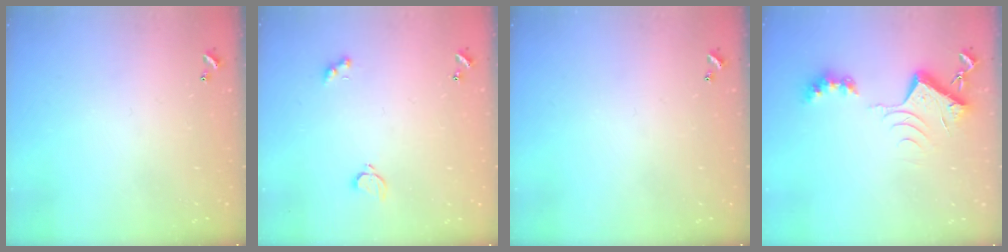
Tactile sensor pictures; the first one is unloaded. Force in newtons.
{"total": 2.1, "press": 2.1, "slide": 0.5}
{"total": 0.0}
{"total": 8.0, "press": 8.0, "slide": 0.9}